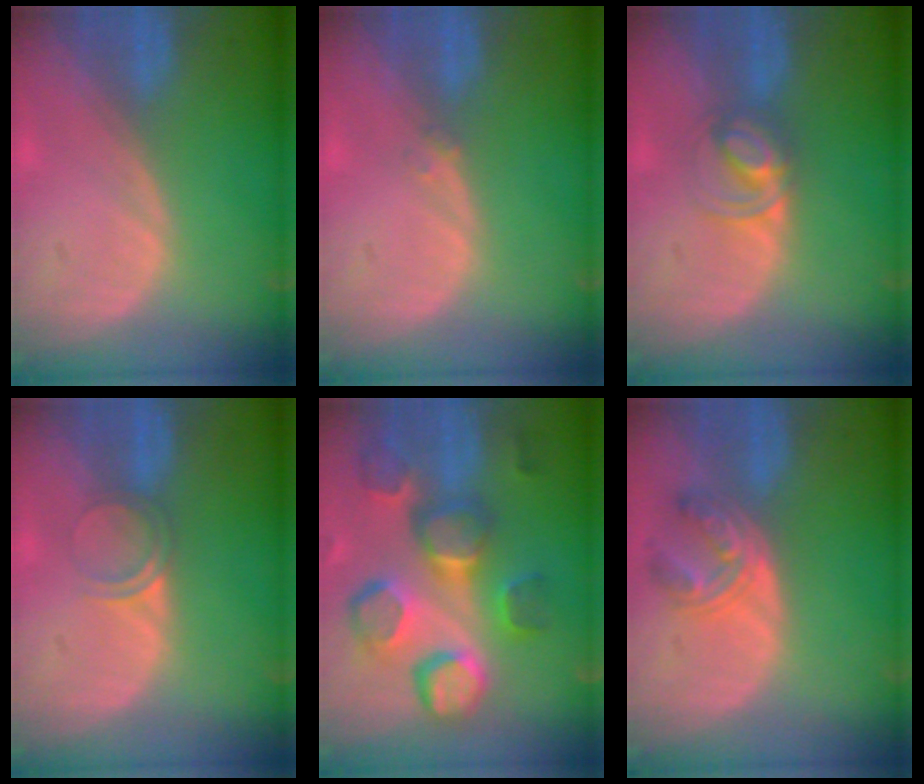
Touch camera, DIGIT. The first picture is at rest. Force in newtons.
{"total": 0.8, "press": 0.7, "slide": 0.4}
{"total": 4.3, "press": 4.3, "slide": 0.4}
{"total": 2.5, "press": 2.1, "slide": 1.2}
{"total": 12.5, "press": 11.1, "slide": 5.7}
{"total": 5.5, "press": 5.5, "slide": 0.5}